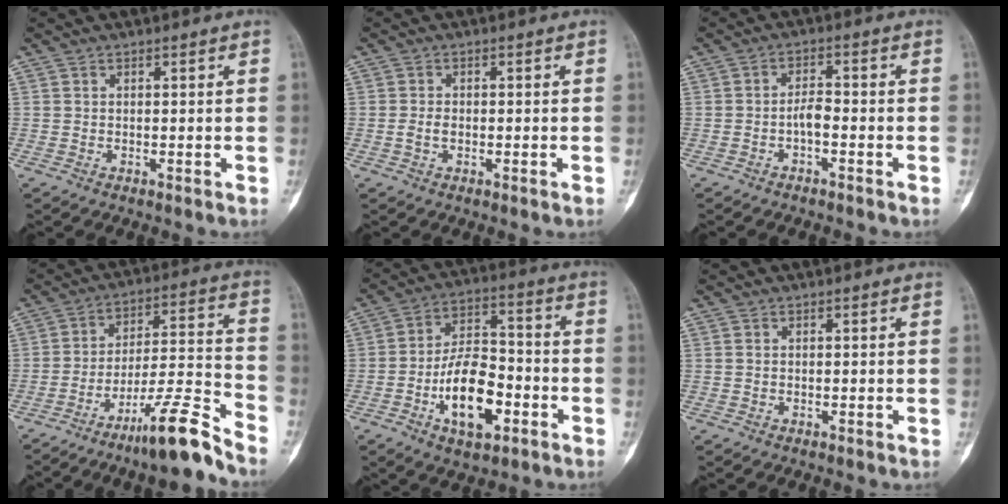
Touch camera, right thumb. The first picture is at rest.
{"total": 1.8, "force": [-0.4, 1.0, 1.5], "torque": [-0.030, 0.002, -0.009]}
{"total": 2.9, "force": [-1.2, 1.0, 2.4], "torque": [-0.037, 0.018, -0.024]}
{"total": 14.0, "force": [-10.6, 0.8, 9.1], "torque": [-0.145, 0.088, -0.176]}
{"total": 14.3, "force": [-5.3, 7.2, 11.2], "torque": [-0.171, 0.036, -0.089]}
{"total": 0.0}